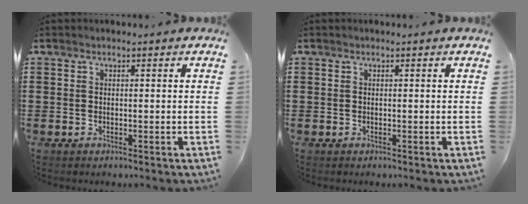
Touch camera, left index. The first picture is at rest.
{"total": 0.0}